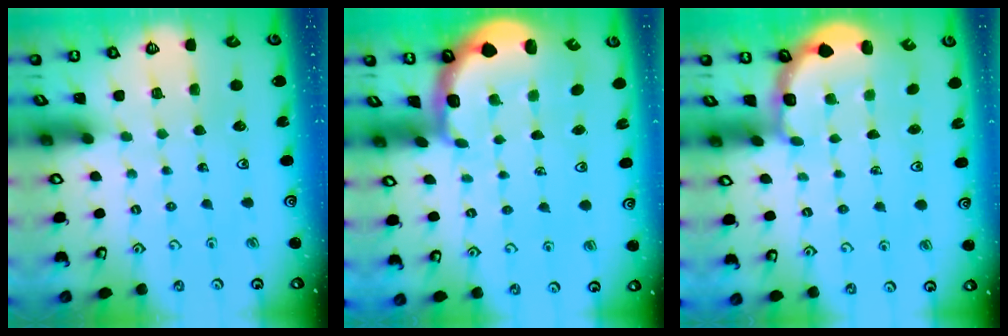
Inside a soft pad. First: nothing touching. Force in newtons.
{"total": 2.2, "press": 2.0, "slide": 0.8}
{"total": 2.8, "press": 2.5, "slide": 1.4}